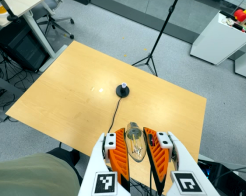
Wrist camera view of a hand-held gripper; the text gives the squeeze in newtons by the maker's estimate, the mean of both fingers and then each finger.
{"total": 20.2, "left": 22.6, "right": 17.9}